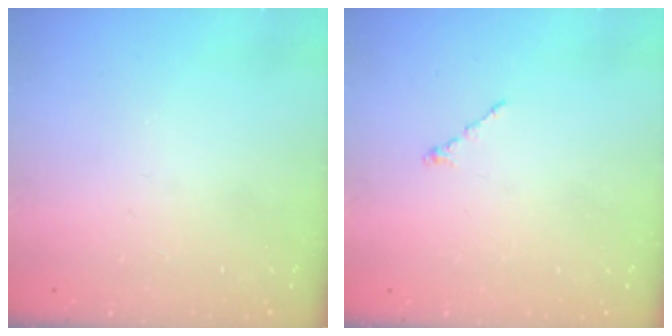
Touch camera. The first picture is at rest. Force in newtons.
{"total": 0.0}